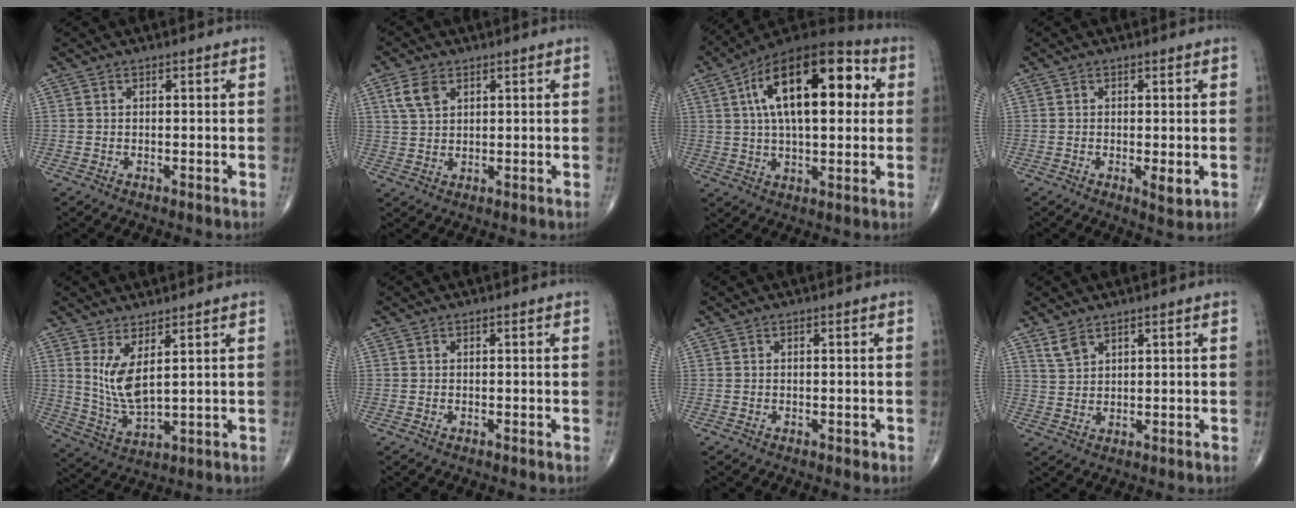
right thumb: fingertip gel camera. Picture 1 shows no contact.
{"total": 4.7, "force": [2.3, 3.0, 2.9], "torque": [-0.053, -0.001, 0.049]}
{"total": 23.3, "force": [5.7, 10.8, 19.8], "torque": [-0.304, 0.019, 0.083]}
{"total": 2.9, "force": [-0.5, 0.9, 2.8], "torque": [-0.045, -0.011, -0.008]}
{"total": 7.8, "force": [2.8, 2.5, 6.8], "torque": [-0.142, -0.036, 0.069]}
{"total": 0.0}
{"total": 0.6, "force": [-0.3, 0.4, 0.4], "torque": [-0.005, -0.001, -0.004]}
{"total": 3.0, "force": [2.3, 1.3, 1.5], "torque": [-0.029, -0.007, 0.054]}